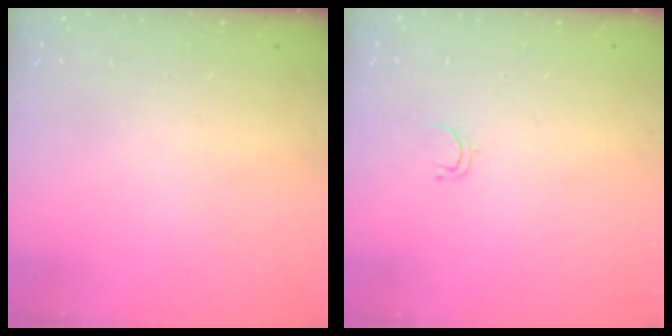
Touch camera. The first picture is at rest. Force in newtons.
{"total": 3.3, "press": 3.2, "slide": 0.2}